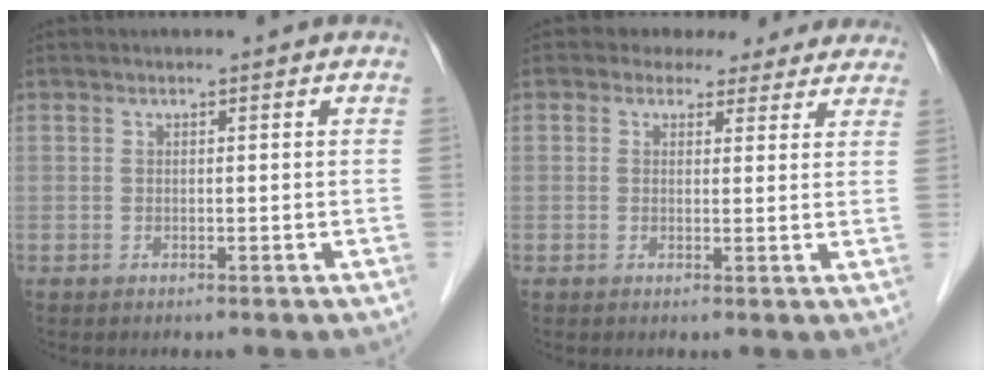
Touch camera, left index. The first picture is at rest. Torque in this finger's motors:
{"motor_torque": [1.18, -0.96, -0.07, -0.13]}